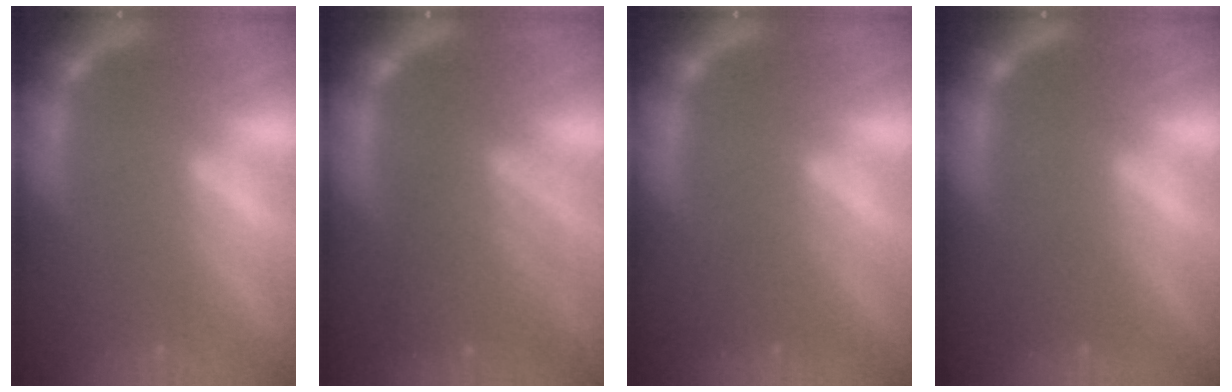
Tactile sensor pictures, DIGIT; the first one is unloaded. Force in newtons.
{"total": 6.1}
{"total": 2.0}
{"total": 1.0}